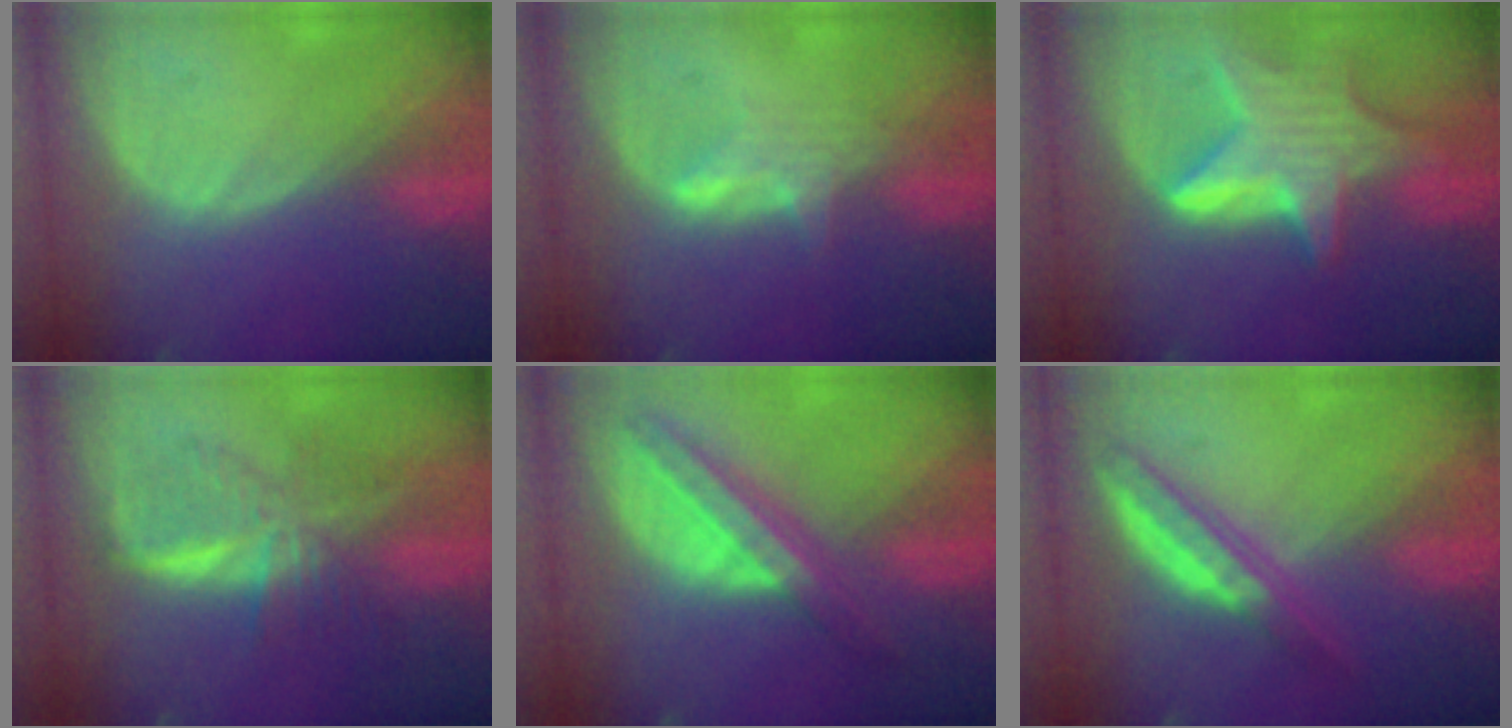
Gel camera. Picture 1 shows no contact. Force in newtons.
{"total": 2.9, "press": 2.9, "slide": 0.4}
{"total": 9.5, "press": 9.5, "slide": 0.7}
{"total": 7.2, "press": 7.2, "slide": 0.2}
{"total": 8.2, "press": 7.0, "slide": 4.3}
{"total": 5.8, "press": 5.5, "slide": 1.9}